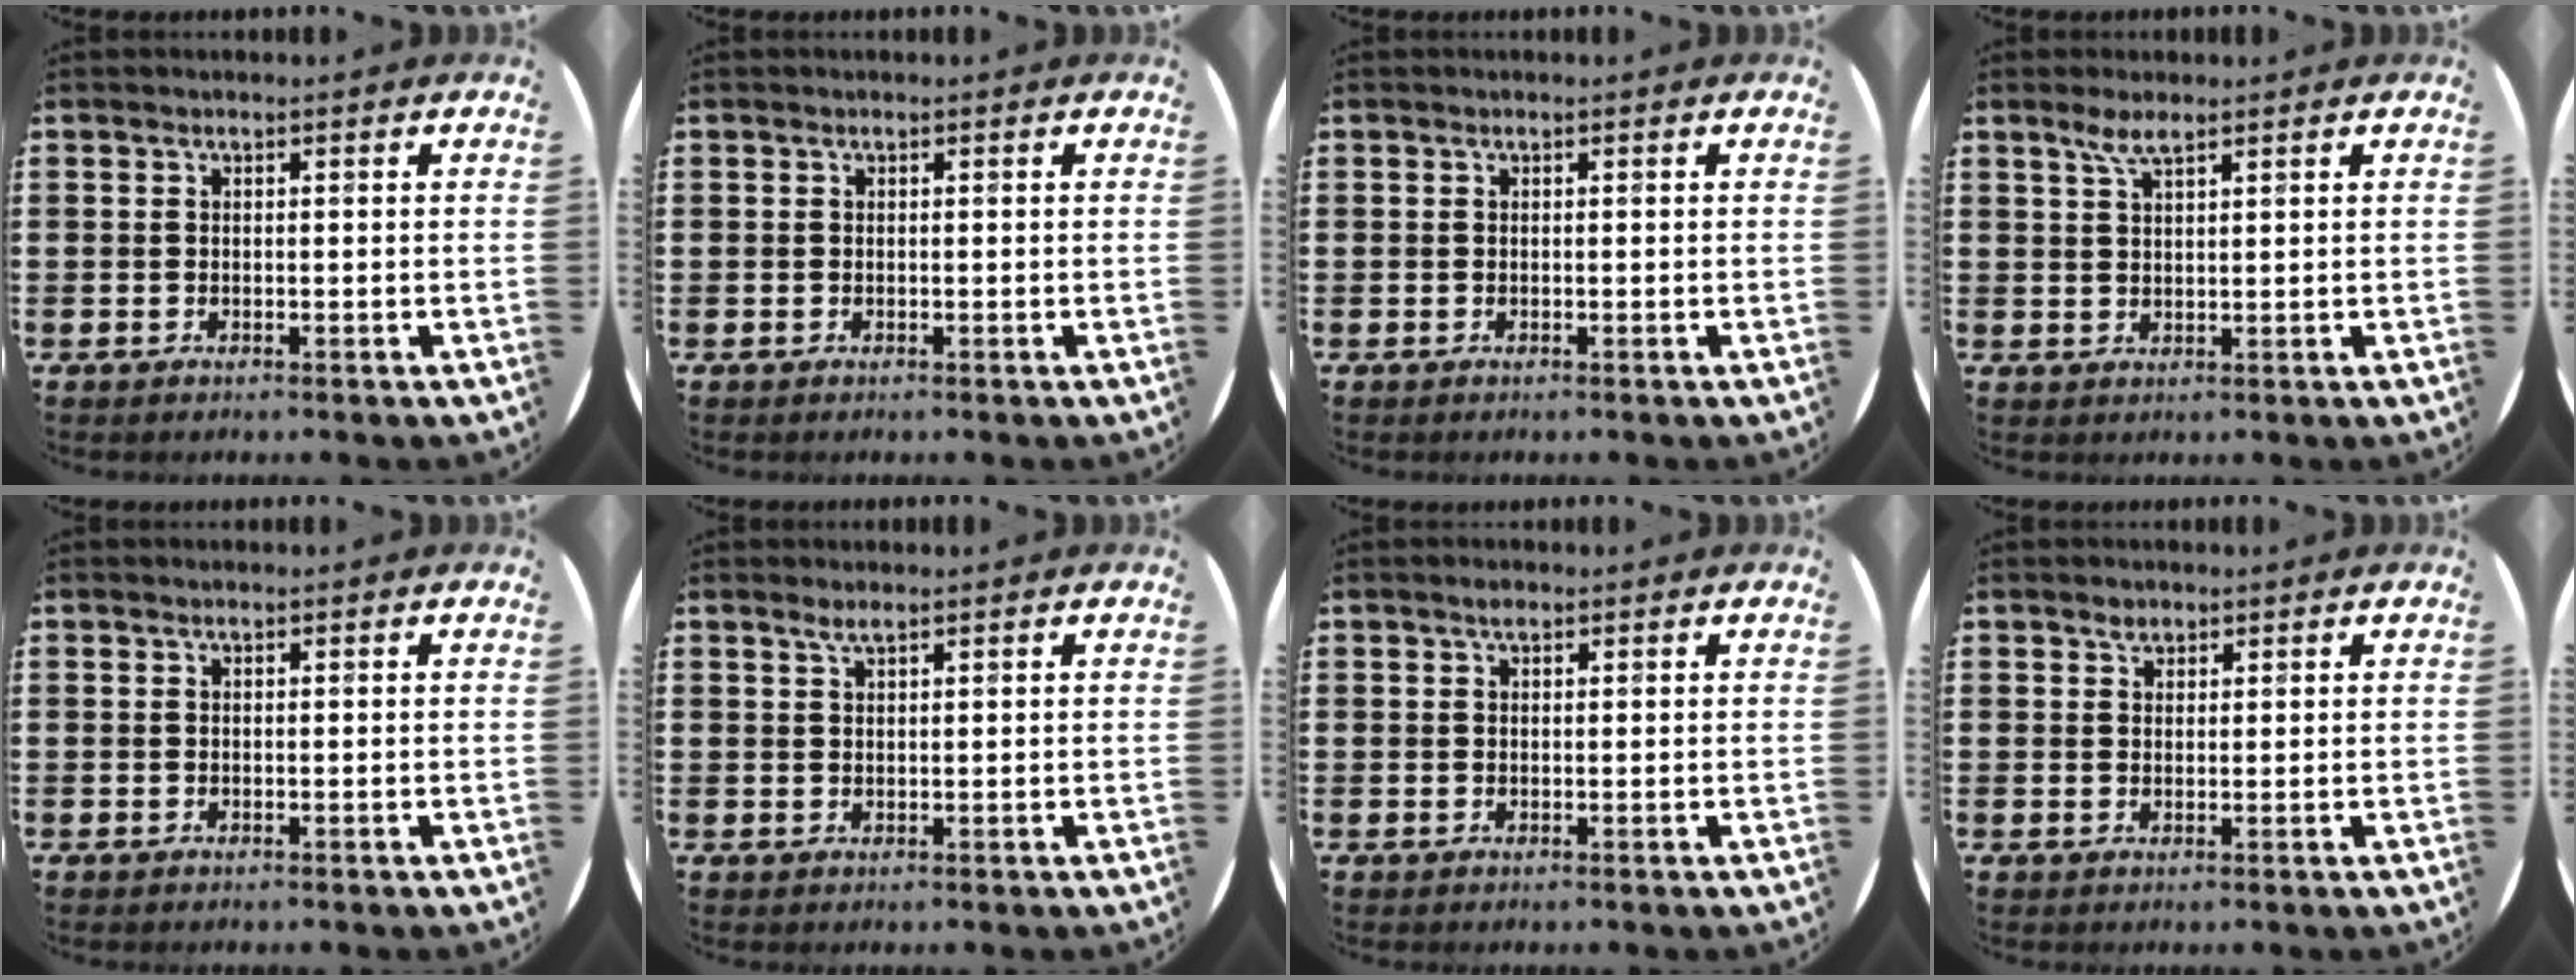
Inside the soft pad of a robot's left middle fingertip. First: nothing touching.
{"total": 0.0}
{"total": 0.0}
{"total": 3.0, "force": [2.2, 0.5, 2.0], "torque": [-0.043, 0.006, 0.038]}
{"total": 0.0}
{"total": 1.4, "force": [1.1, 0.0, 0.9], "torque": [-0.017, 0.002, 0.020]}
{"total": 0.9, "force": [0.6, 0.3, 0.5], "torque": [-0.010, 0.005, 0.010]}
{"total": 1.2, "force": [1.1, 0.5, 0.2], "torque": [0.003, 0.000, 0.018]}